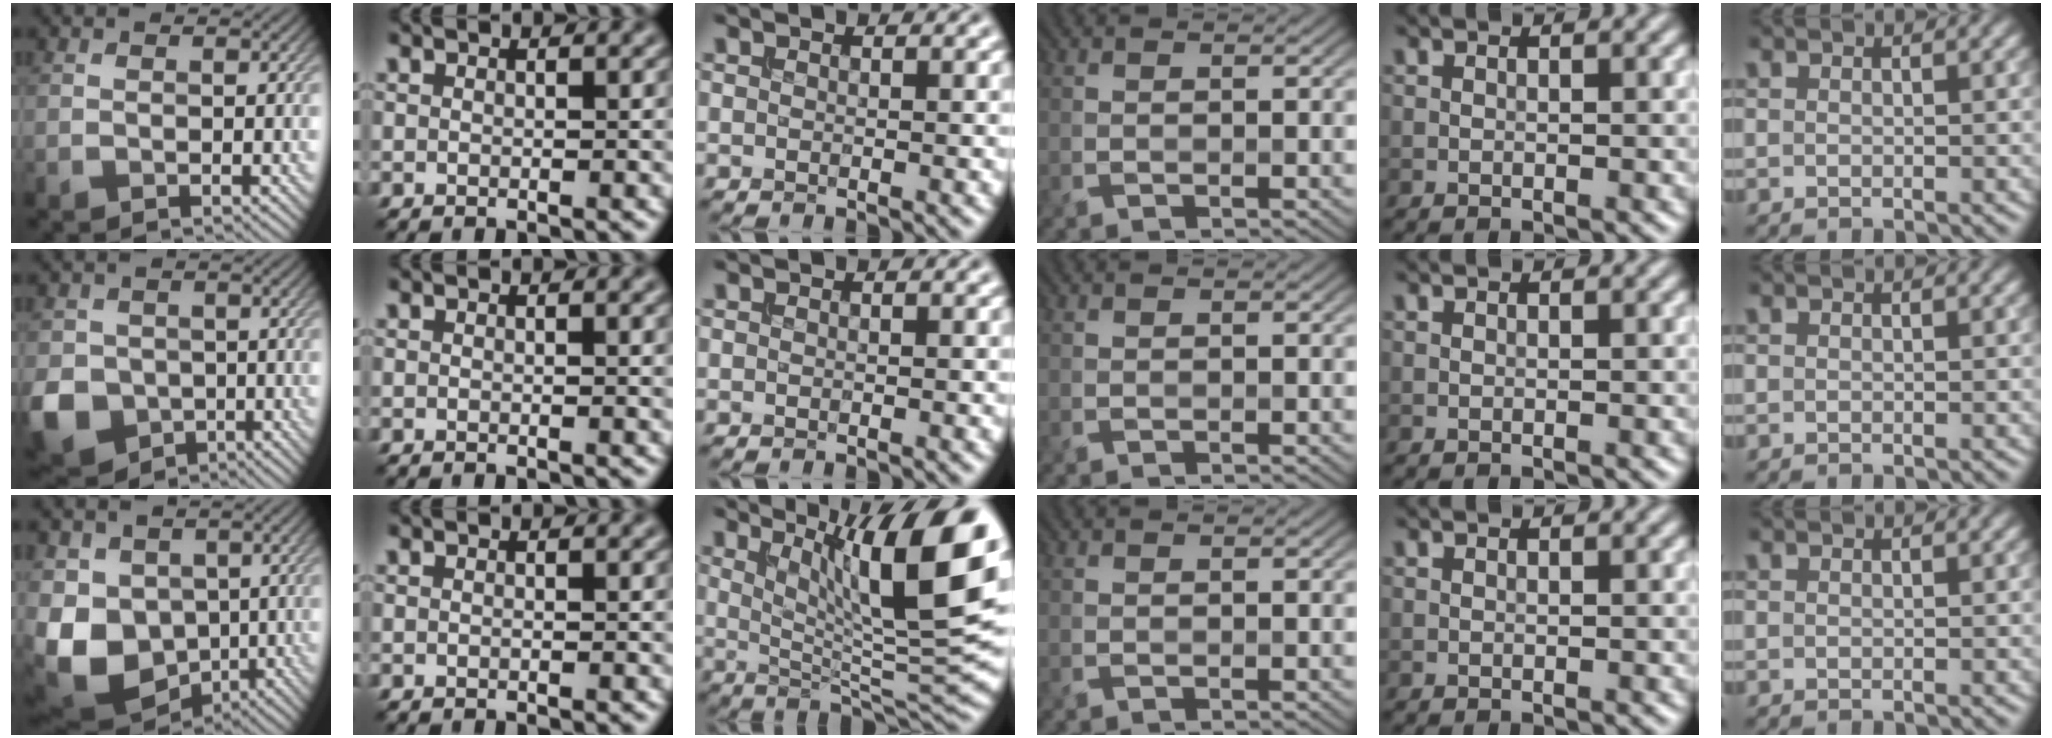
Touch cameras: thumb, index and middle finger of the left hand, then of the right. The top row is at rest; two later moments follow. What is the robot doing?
{"motion": "insert", "object": "file holder"}